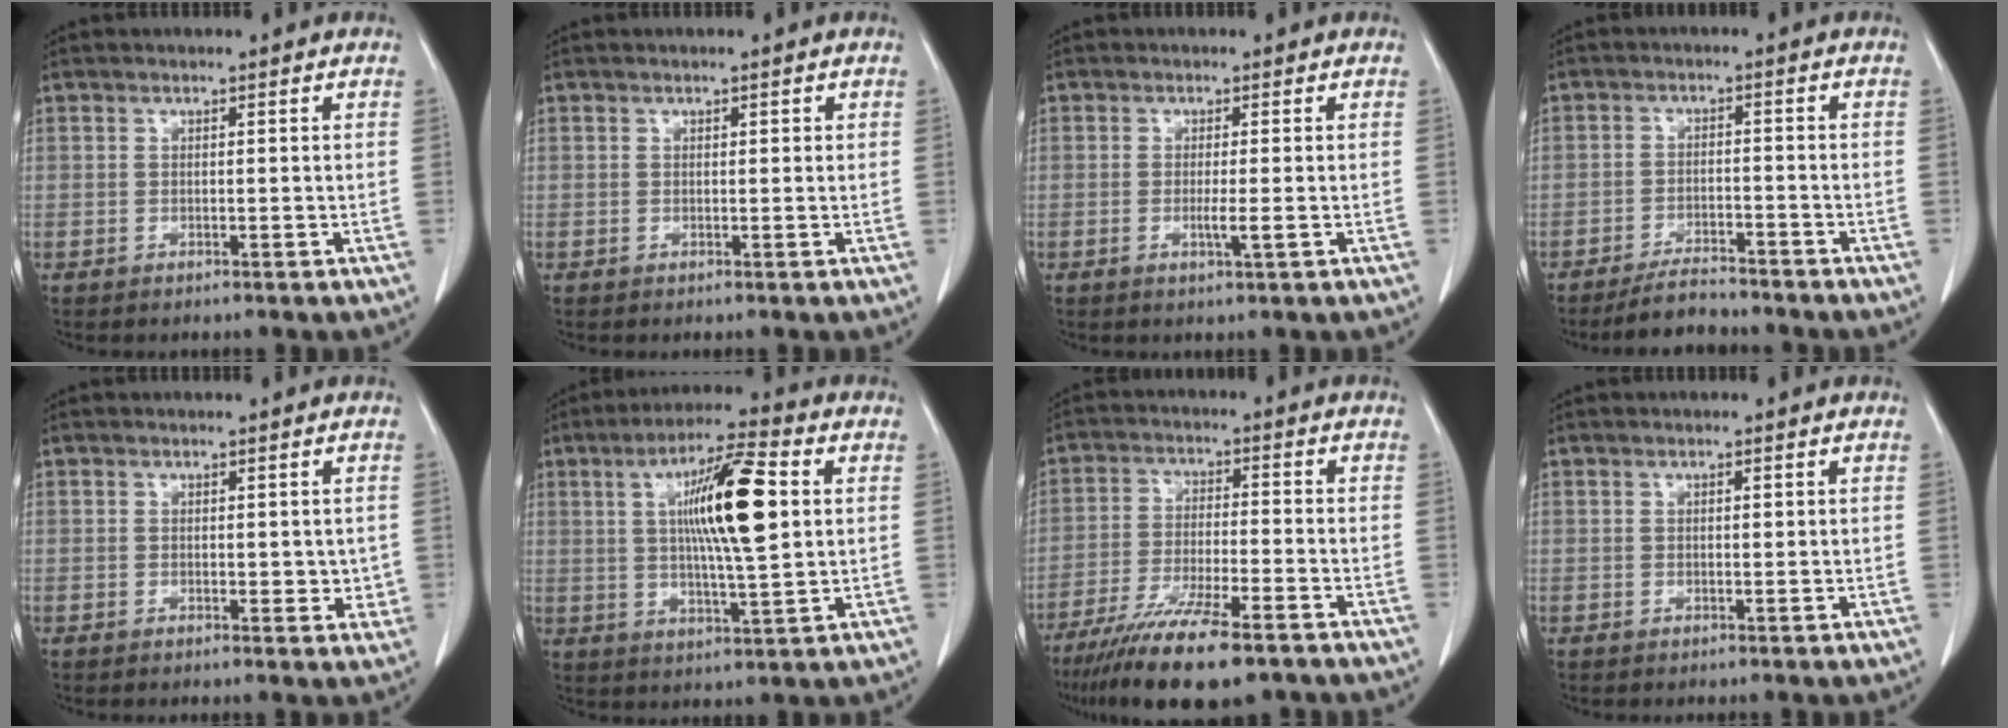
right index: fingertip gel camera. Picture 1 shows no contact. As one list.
[{"total": 0.6, "force": [0.3, 0.4, 0.5], "torque": [-0.004, 0.001, 0.002]}, {"total": 2.1, "force": [-0.4, -0.2, 2.0], "torque": [-0.033, -0.005, -0.005]}, {"total": 5.0, "force": [-4.7, 1.2, 1.3], "torque": [-0.024, -0.009, -0.081]}, {"total": 3.0, "force": [0.2, 1.7, 2.5], "torque": [-0.017, -0.003, 0.006]}, {"total": 13.7, "force": [2.7, 1.7, 13.3], "torque": [-0.229, 0.009, 0.043]}, {"total": 14.8, "force": [-10.8, 2.3, 9.8], "torque": [-0.179, -0.038, -0.182]}, {"total": 0.8, "force": [0.2, 0.3, 0.7], "torque": [-0.012, 0.001, 0.003]}]